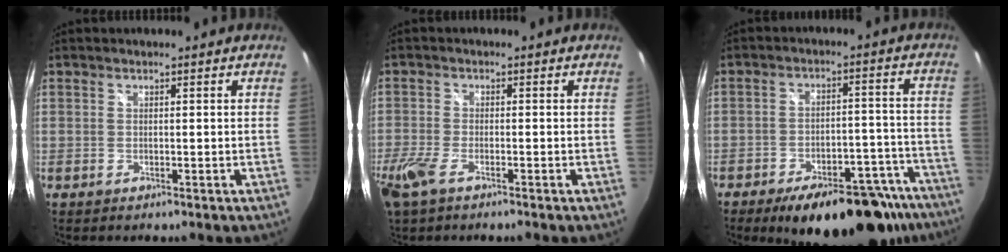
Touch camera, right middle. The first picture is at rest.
{"total": 7.2, "force": [-4.5, 2.5, 5.0], "torque": [-0.131, -0.022, -0.088]}
{"total": 21.1, "force": [-16.6, 7.6, 10.6], "torque": [-0.145, 0.015, -0.200]}